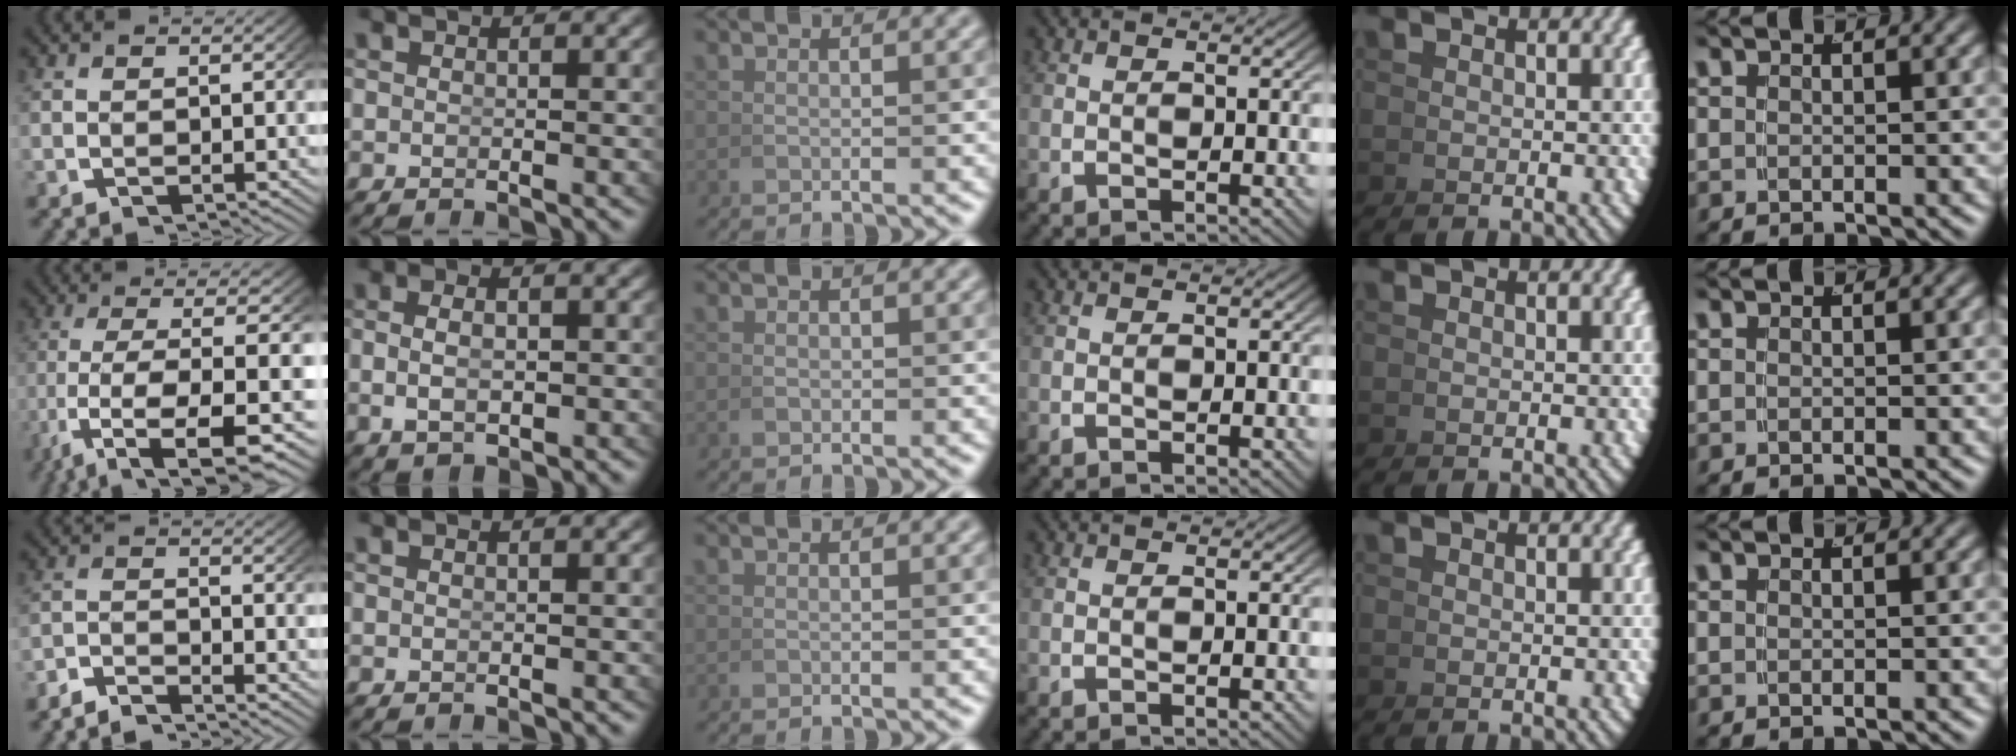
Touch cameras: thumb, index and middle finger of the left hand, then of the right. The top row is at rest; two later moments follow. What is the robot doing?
{"motion": "lift_and_place", "object": "hoodie"}